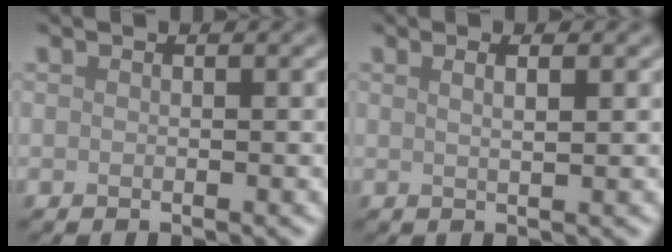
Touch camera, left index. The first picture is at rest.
{"total": 2.1, "force": [0.9, 0.8, 1.7], "torque": [-0.011, 0.001, -0.003]}